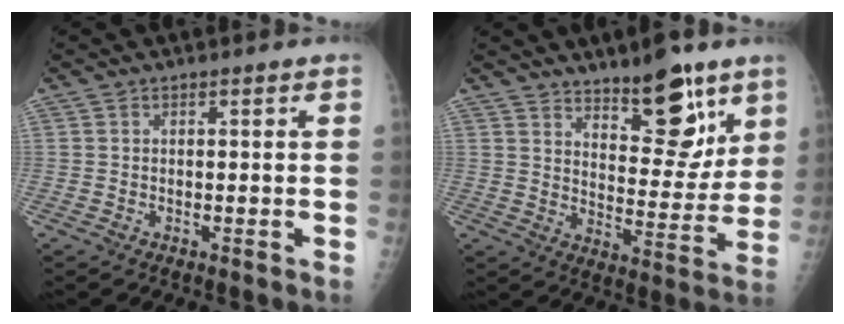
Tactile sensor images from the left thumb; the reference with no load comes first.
{"total": 14.4, "force": [9.5, 5.6, 9.3], "torque": [-0.086, -0.067, 0.149]}